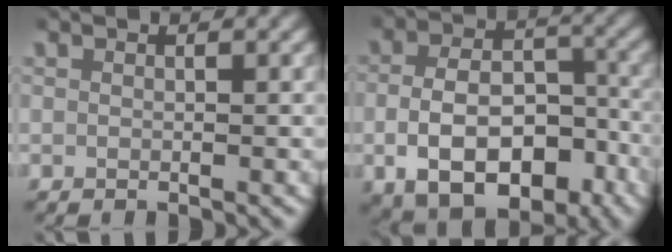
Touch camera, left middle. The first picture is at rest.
{"total": 10.2, "force": [-4.1, 6.9, 6.2], "torque": [-0.112, -0.025, -0.060]}